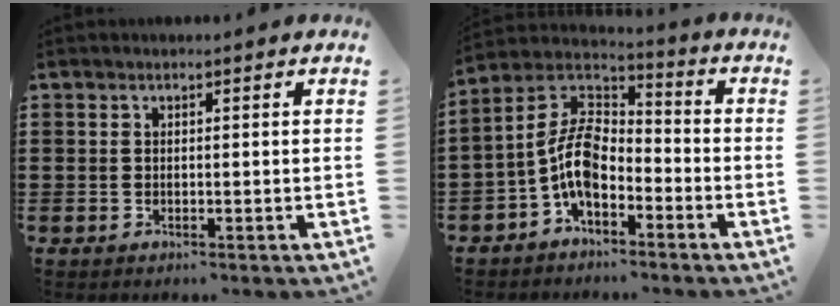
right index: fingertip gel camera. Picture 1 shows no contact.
{"total": 8.9, "force": [-3.2, 4.7, 6.8], "torque": [-0.175, -0.007, -0.073]}